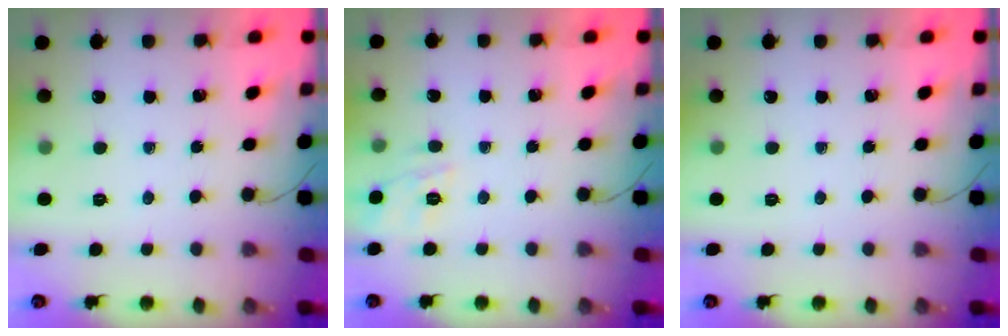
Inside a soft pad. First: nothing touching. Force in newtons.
{"total": 3.7, "press": 3.5, "slide": 1.4}
{"total": 0.0}